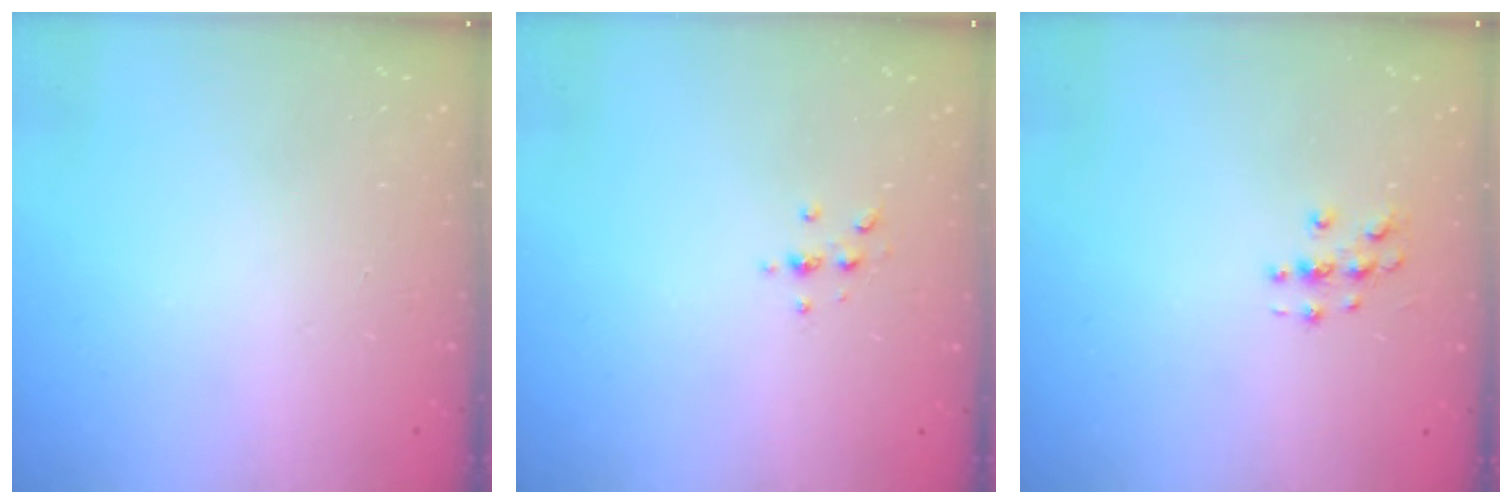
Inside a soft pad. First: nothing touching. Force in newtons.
{"total": 2.4, "press": 2.4, "slide": 0.3}
{"total": 2.8, "press": 2.8, "slide": 0.3}